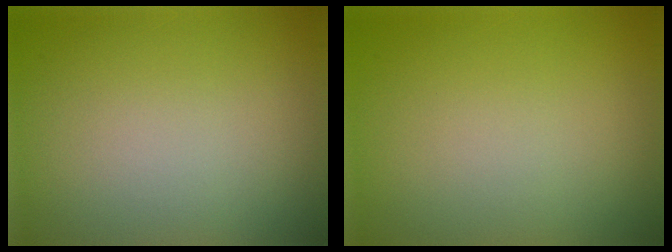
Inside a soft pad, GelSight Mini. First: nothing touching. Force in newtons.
{"total": 0.0}